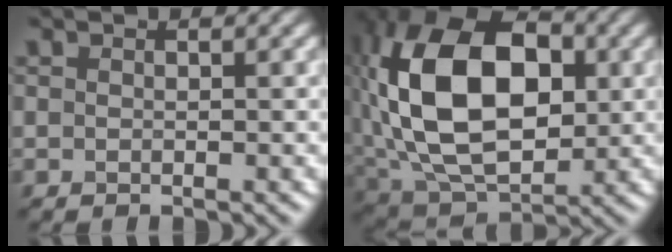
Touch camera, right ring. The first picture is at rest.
{"total": 17.2, "force": [1.7, 10.9, 13.2], "torque": [-0.239, 0.013, 0.027]}